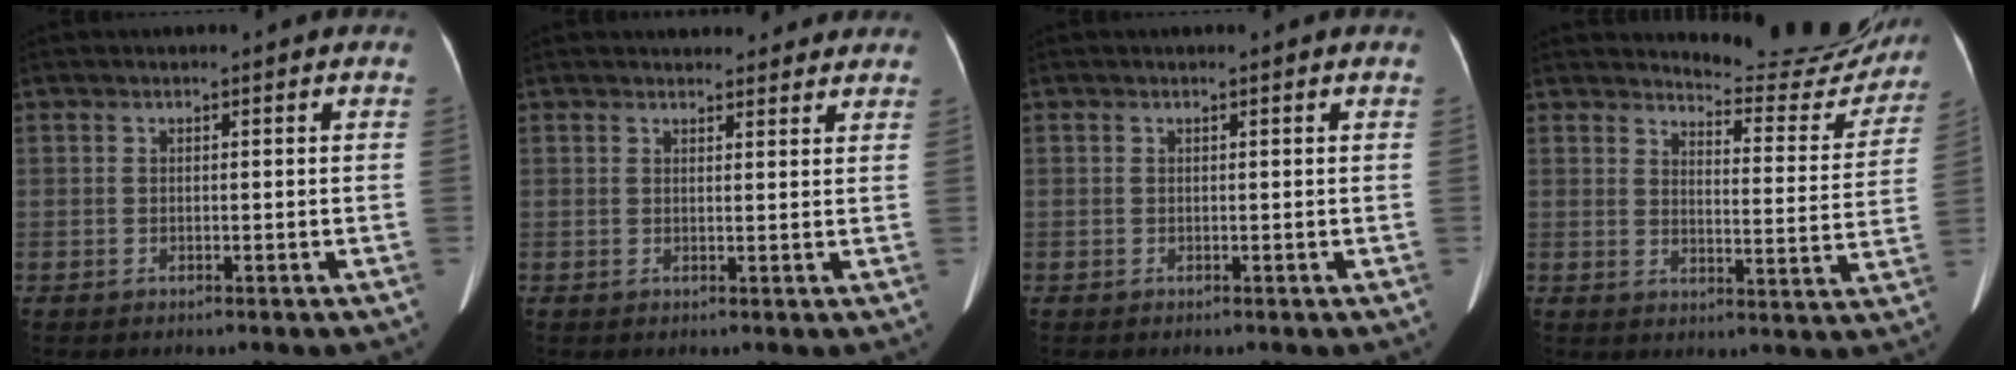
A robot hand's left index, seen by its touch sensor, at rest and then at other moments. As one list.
[{"total": 8.4, "force": [7.6, 2.4, 2.5], "torque": [-0.015, -0.005, 0.077]}, {"total": 0.5, "force": [0.4, 0.3, 0.1], "torque": [-0.006, -0.001, 0.001]}, {"total": 13.5, "force": [13.2, 2.1, 2.0], "torque": [-0.009, -0.081, 0.142]}]